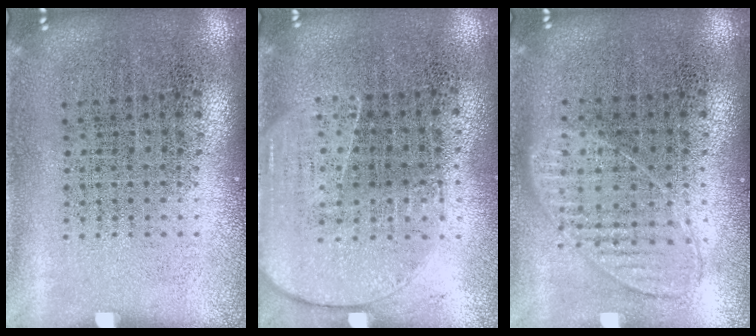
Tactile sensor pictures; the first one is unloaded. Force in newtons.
{"total": 1.8, "press": 1.5, "slide": 0.9}
{"total": 0.9, "press": 0.8, "slide": 0.3}